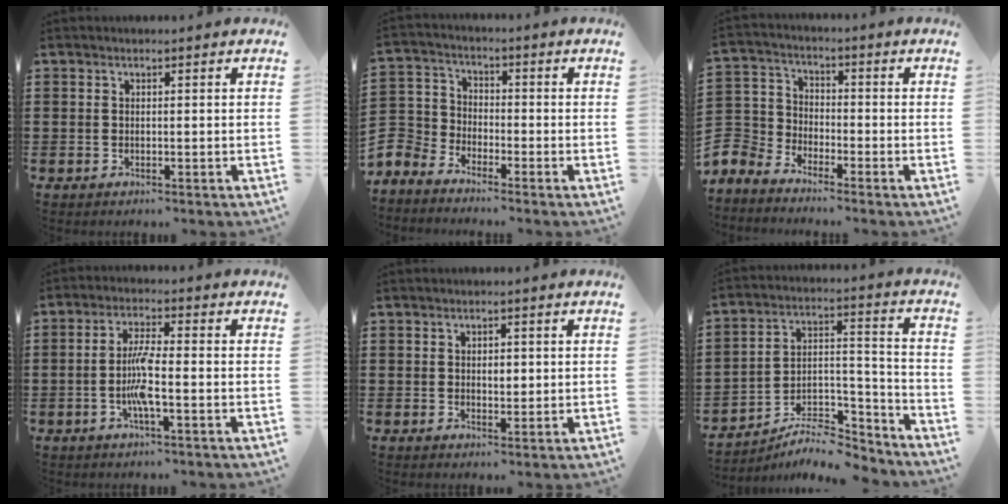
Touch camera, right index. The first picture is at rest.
{"total": 5.3, "force": [-4.6, 2.7, 0.3], "torque": [-0.047, 0.000, -0.105]}
{"total": 6.1, "force": [-5.3, 2.9, 0.4], "torque": [-0.054, 0.000, -0.121]}
{"total": 5.9, "force": [-1.6, 0.8, 5.6], "torque": [-0.127, -0.010, -0.039]}
{"total": 1.8, "force": [0.2, 1.0, 1.5], "torque": [-0.023, 0.002, 0.001]}
{"total": 8.0, "force": [-7.1, 2.3, 2.8], "torque": [-0.034, 0.022, -0.132]}